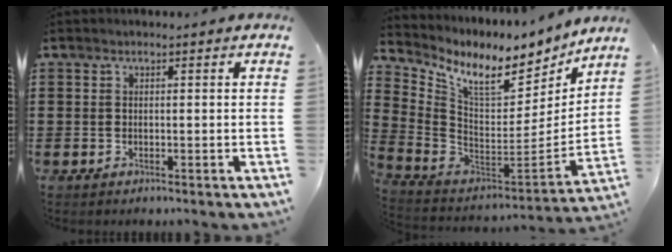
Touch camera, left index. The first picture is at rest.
{"total": 8.4, "force": [6.4, 3.1, 4.6], "torque": [-0.116, -0.048, 0.108]}